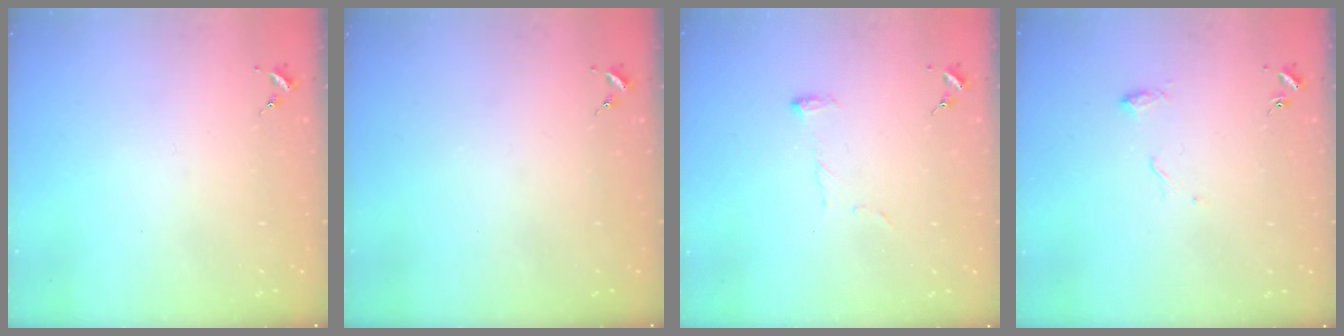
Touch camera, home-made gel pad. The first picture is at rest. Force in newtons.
{"total": 0.0}
{"total": 5.8, "press": 5.7, "slide": 0.8}
{"total": 7.5, "press": 7.5, "slide": 0.4}